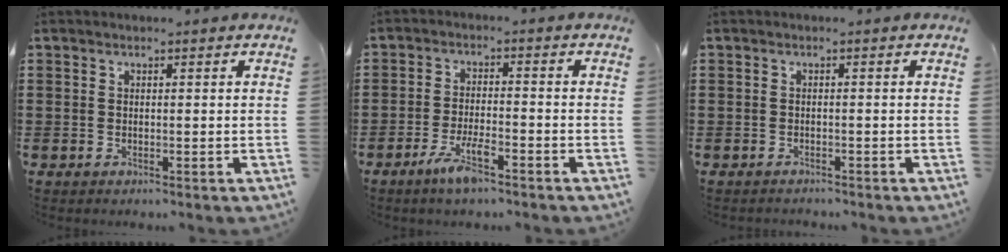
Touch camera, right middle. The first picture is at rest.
{"total": 5.3, "force": [-3.3, 1.1, 4.1], "torque": [-0.084, -0.001, -0.061]}
{"total": 0.7, "force": [-0.7, 0.1, 0.0], "torque": [-0.002, 0.001, -0.016]}